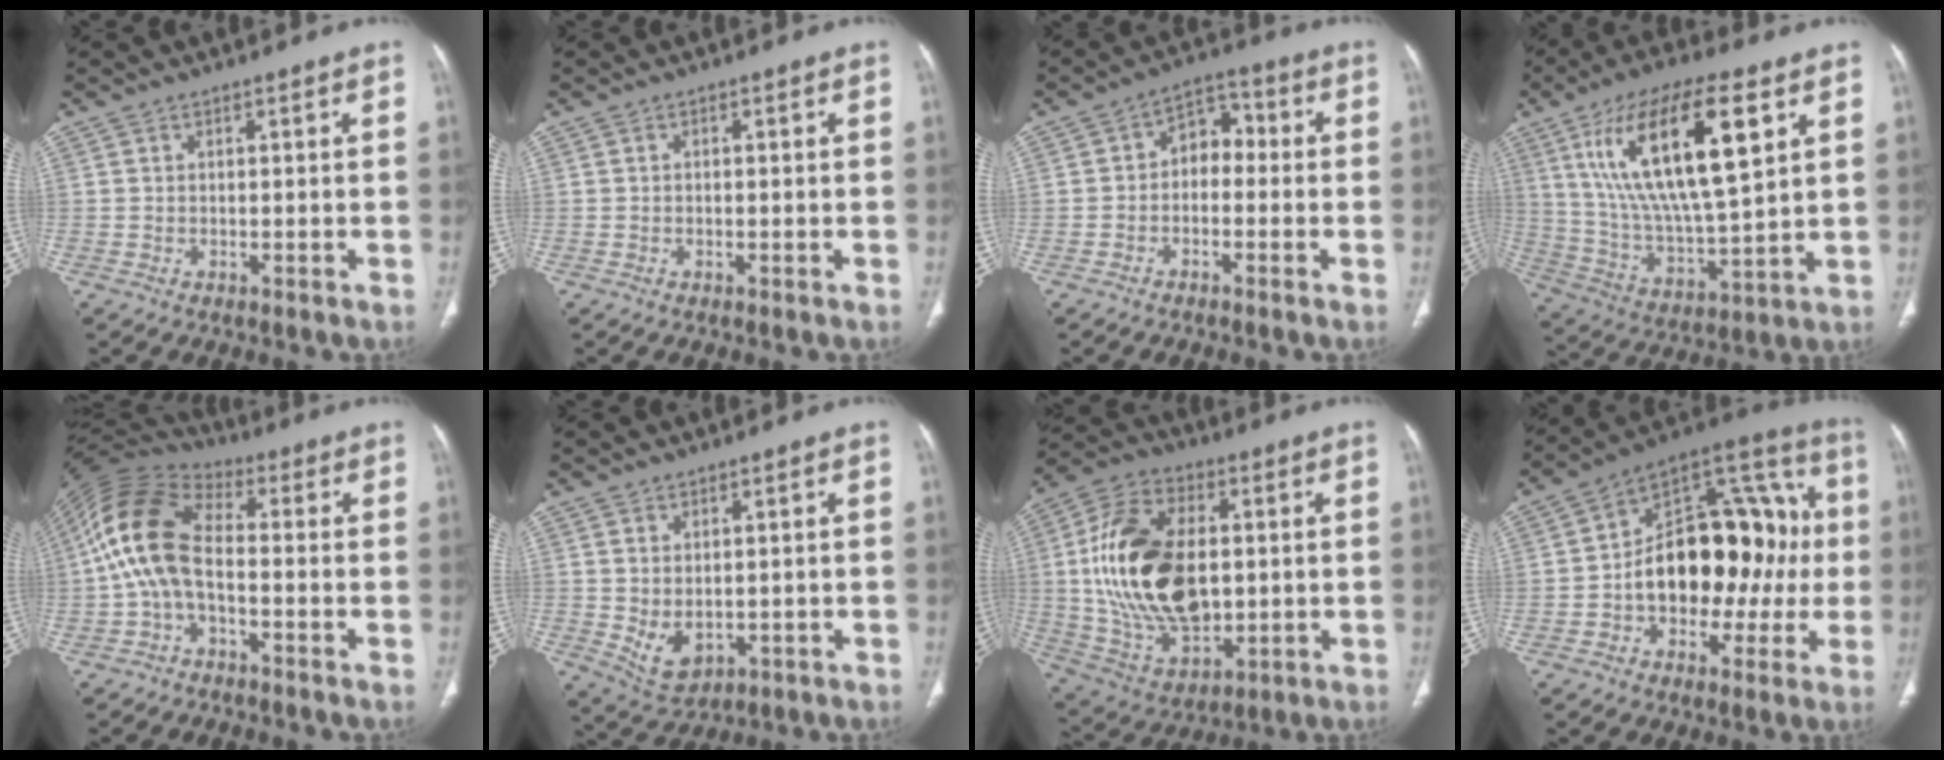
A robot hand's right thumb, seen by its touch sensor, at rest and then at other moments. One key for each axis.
{"total": 0.0}
{"total": 6.2, "fx": -0.7, "fy": 4.5, "fz": 4.2, "tx": -0.037, "ty": 0.034, "tz": -0.027}
{"total": 23.8, "fx": 8.8, "fy": 7.8, "fz": 20.7, "tx": -0.374, "ty": -0.017, "tz": 0.160}
{"total": 13.4, "fx": -1.5, "fy": 7.5, "fz": 10.9, "tx": -0.220, "ty": 0.037, "tz": -0.041}
{"total": 5.2, "fx": -0.3, "fy": 3.5, "fz": 3.9, "tx": -0.066, "ty": -0.009, "tz": 0.015}
{"total": 23.6, "fx": 1.5, "fy": 14.1, "fz": 18.8, "tx": -0.340, "ty": -0.004, "tz": 0.039}
{"total": 24.7, "fx": -1.0, "fy": 15.3, "fz": 19.4, "tx": -0.246, "ty": 0.053, "tz": -0.012}